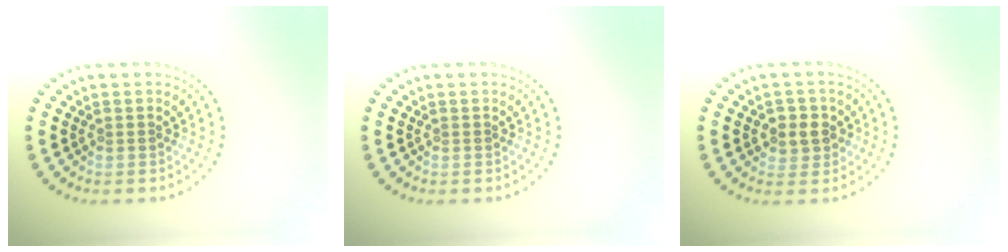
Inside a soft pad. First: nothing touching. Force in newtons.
{"total": 0.0}
{"total": 2.5, "press": 2.3, "slide": 1.1}